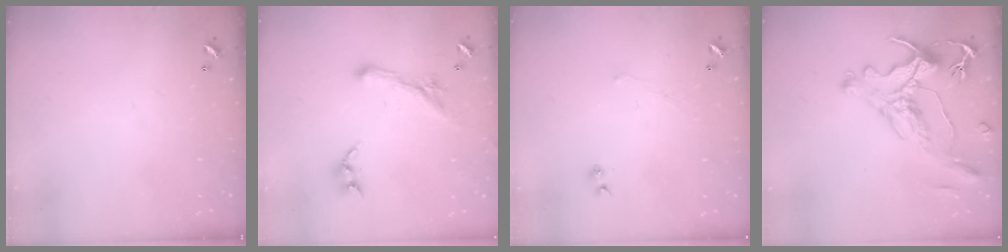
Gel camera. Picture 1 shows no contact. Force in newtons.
{"total": 1.8, "press": 1.7, "slide": 0.4}
{"total": 1.5, "press": 1.4, "slide": 0.6}
{"total": 1.9, "press": 1.4, "slide": 1.2}